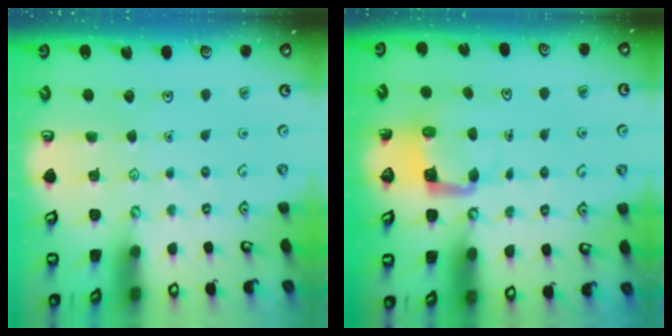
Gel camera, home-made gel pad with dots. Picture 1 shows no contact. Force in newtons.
{"total": 4.5, "press": 4.5, "slide": 0.1}